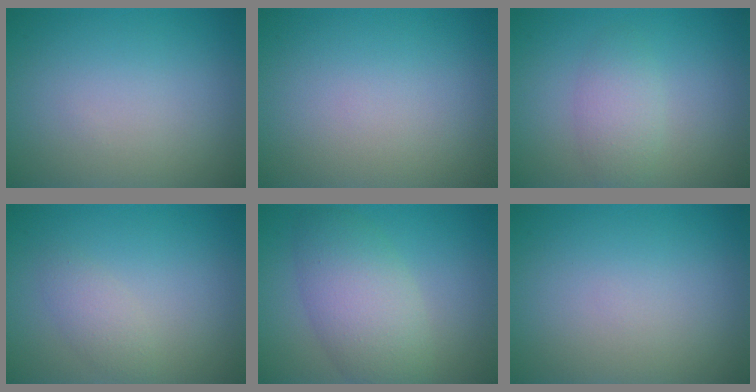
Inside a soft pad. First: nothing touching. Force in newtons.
{"total": 0.0}
{"total": 2.4, "press": 2.4, "slide": 0.0}
{"total": 1.6, "press": 1.6, "slide": 0.2}
{"total": 5.8, "press": 5.8, "slide": 0.1}
{"total": 0.0}